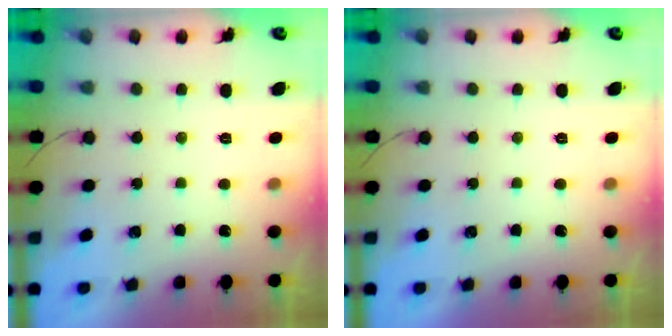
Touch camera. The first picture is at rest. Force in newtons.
{"total": 0.0}